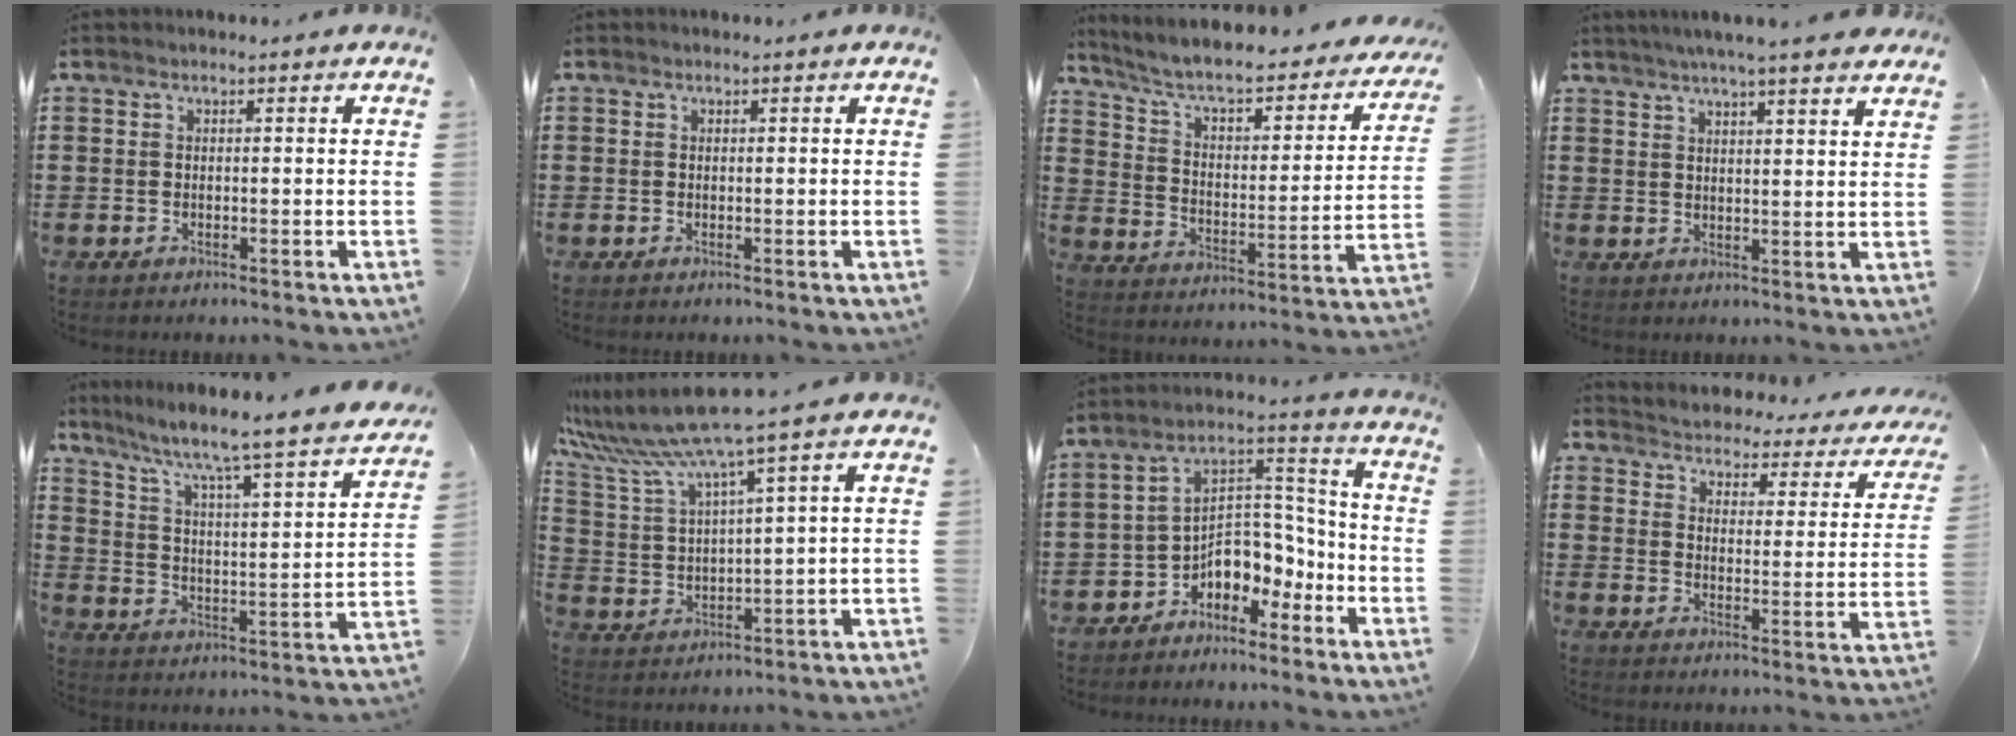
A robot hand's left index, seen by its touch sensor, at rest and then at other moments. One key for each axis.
{"total": 0.0}
{"total": 5.6, "fx": 4.7, "fy": 0.9, "fz": 2.8, "tx": -0.077, "ty": -0.038, "tz": 0.073}
{"total": 4.3, "fx": 3.8, "fy": -0.5, "fz": 1.9, "tx": -0.049, "ty": -0.008, "tz": 0.067}
{"total": 5.4, "fx": 4.6, "fy": -0.5, "fz": 2.7, "tx": -0.076, "ty": -0.054, "tz": 0.063}
{"total": 7.6, "fx": 5.9, "fy": -0.7, "fz": 4.8, "tx": -0.126, "ty": -0.045, "tz": 0.094}
{"total": 6.9, "fx": -5.0, "fy": 4.5, "fz": 1.5, "tx": -0.030, "ty": 0.014, "tz": -0.097}
{"total": 2.7, "fx": 2.7, "fy": 0.1, "fz": -0.3, "tx": -0.018, "ty": -0.031, "tz": 0.037}